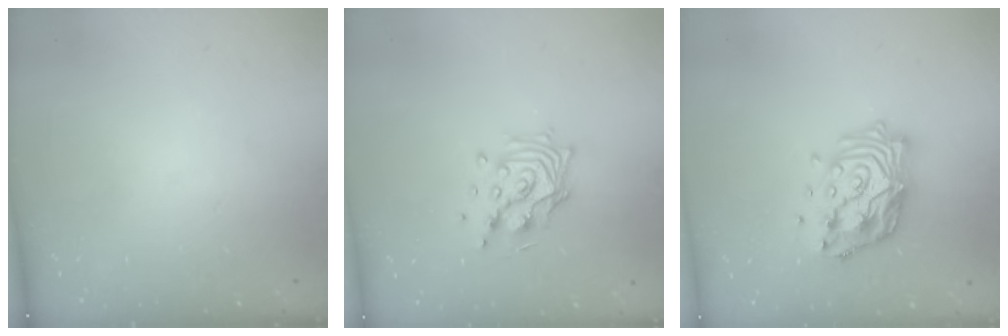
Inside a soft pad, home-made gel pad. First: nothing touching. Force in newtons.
{"total": 12.6, "press": 12.5, "slide": 1.7}
{"total": 16.1, "press": 16.0, "slide": 1.3}